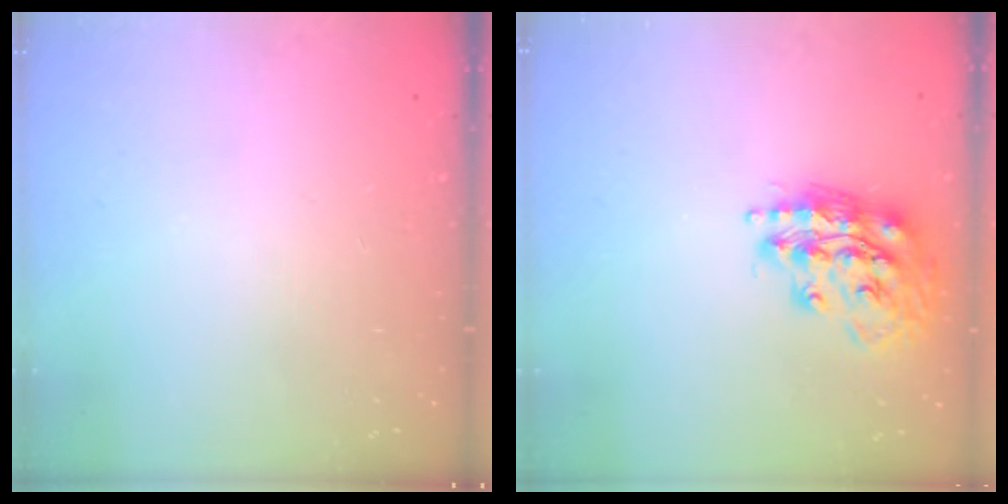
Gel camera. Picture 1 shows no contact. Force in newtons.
{"total": 16.2, "press": 16.2, "slide": 1.5}